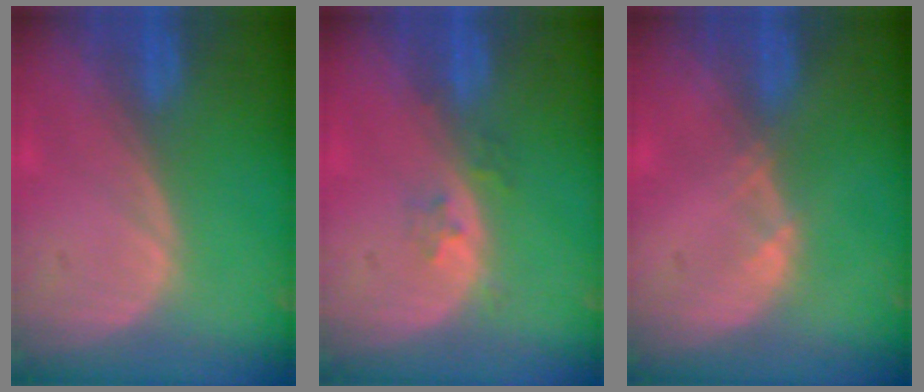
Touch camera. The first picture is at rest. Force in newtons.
{"total": 2.1, "press": 1.8, "slide": 1.2}
{"total": 0.8, "press": 0.8, "slide": 0.1}